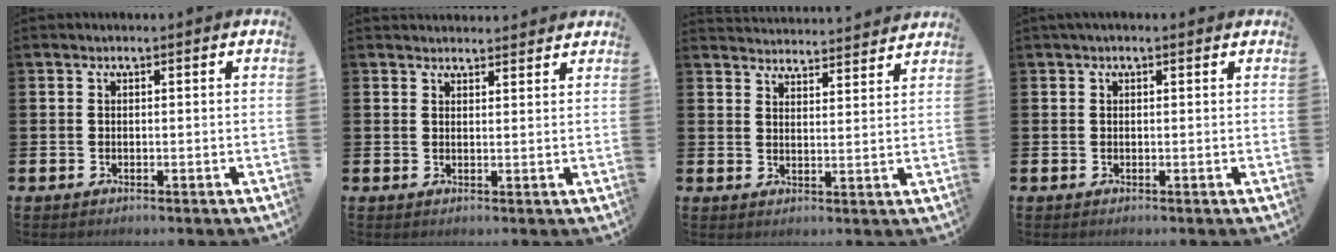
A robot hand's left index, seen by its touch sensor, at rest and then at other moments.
{"total": 2.2, "force": [2.2, 0.4, -0.1], "torque": [0.006, -0.011, 0.039]}
{"total": 4.2, "force": [4.2, 0.1, -0.2], "torque": [0.000, -0.036, 0.072]}
{"total": 0.6, "force": [0.3, 0.1, 0.4], "torque": [-0.001, -0.001, 0.003]}